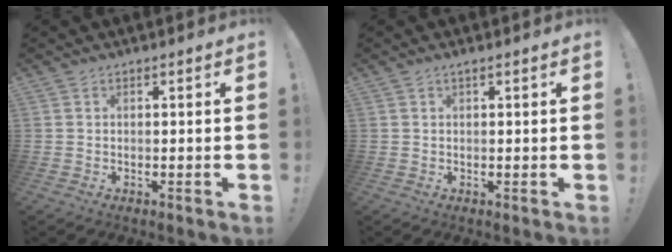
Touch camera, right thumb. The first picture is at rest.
{"total": 1.0, "force": [0.6, -0.1, 0.8], "torque": [-0.015, 0.000, 0.011]}